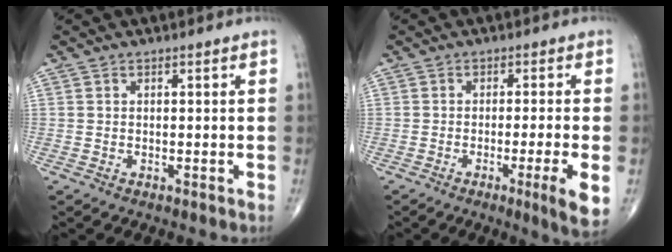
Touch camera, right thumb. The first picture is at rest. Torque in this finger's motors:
{"motor_torque": [-0.12, 0.28, 0.14, 0.05, 0.06]}